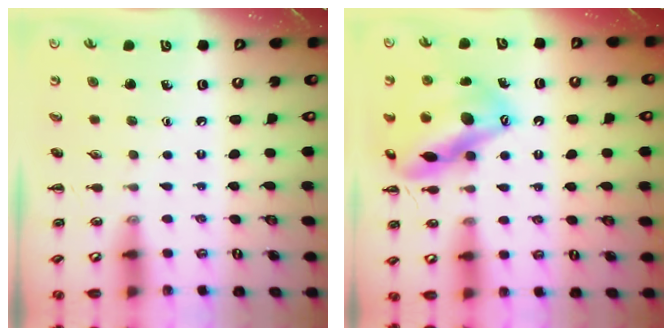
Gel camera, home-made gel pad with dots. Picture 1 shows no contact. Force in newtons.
{"total": 17.9, "press": 17.7, "slide": 2.8}